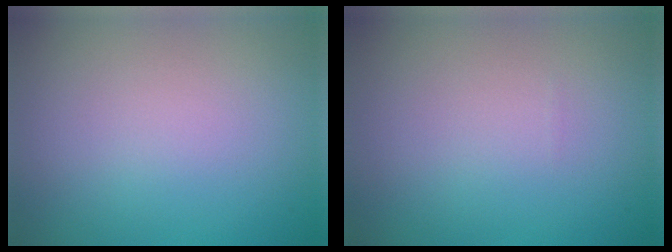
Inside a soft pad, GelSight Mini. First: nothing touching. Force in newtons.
{"total": 0.0}